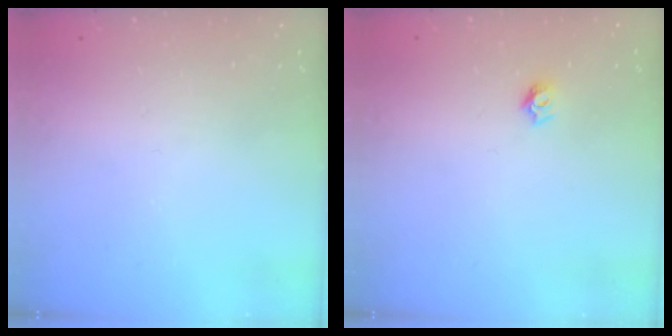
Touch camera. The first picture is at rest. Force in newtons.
{"total": 5.5, "press": 5.5, "slide": 0.5}